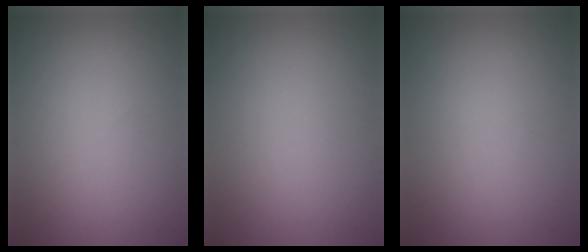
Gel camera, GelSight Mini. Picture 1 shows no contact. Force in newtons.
{"total": 0.0}
{"total": 0.0}